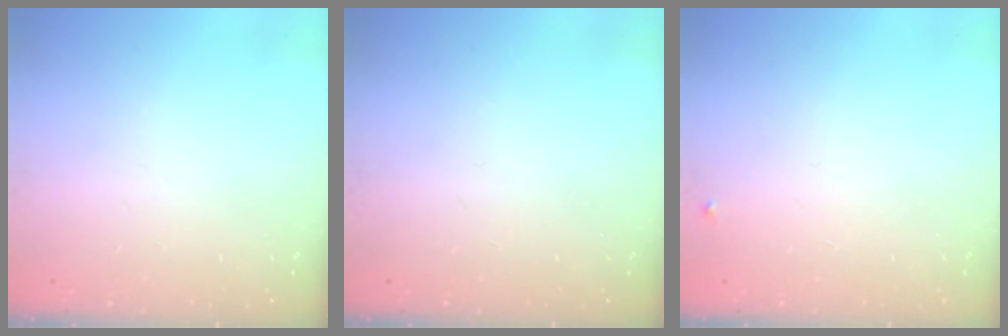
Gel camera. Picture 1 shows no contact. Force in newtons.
{"total": 0.0}
{"total": 2.7, "press": 2.7, "slide": 0.2}